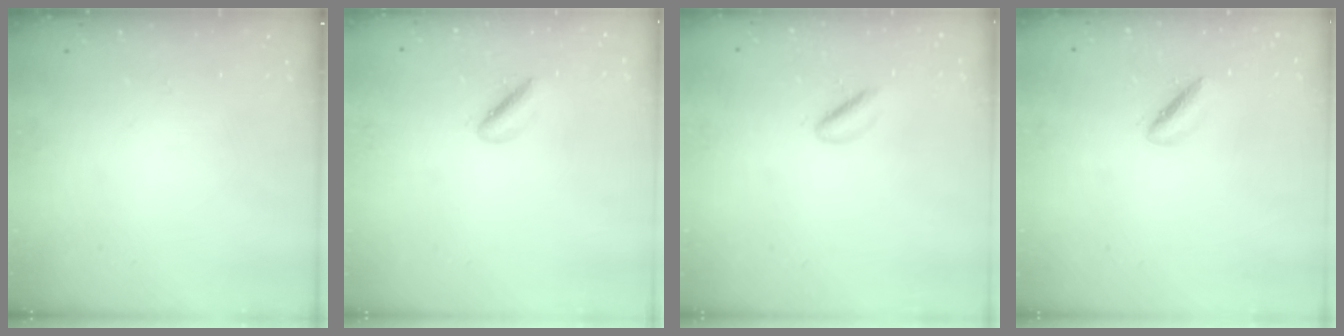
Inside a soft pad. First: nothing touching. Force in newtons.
{"total": 2.0, "press": 2.0, "slide": 0.3}
{"total": 3.0, "press": 2.8, "slide": 1.2}
{"total": 2.3, "press": 2.2, "slide": 0.4}